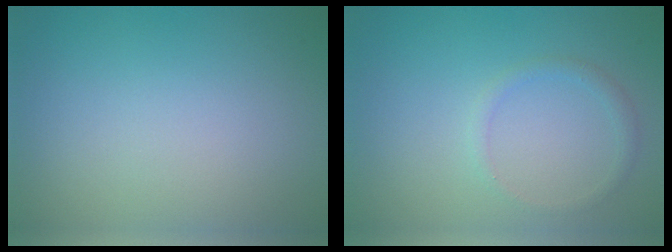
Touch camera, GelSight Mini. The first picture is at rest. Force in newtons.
{"total": 1.1, "press": 1.1, "slide": 0.1}